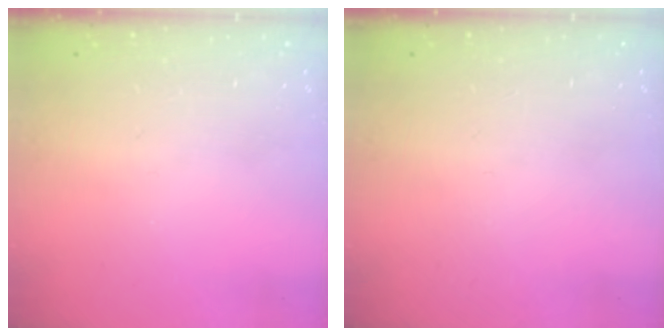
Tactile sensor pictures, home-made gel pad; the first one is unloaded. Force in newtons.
{"total": 0.0}